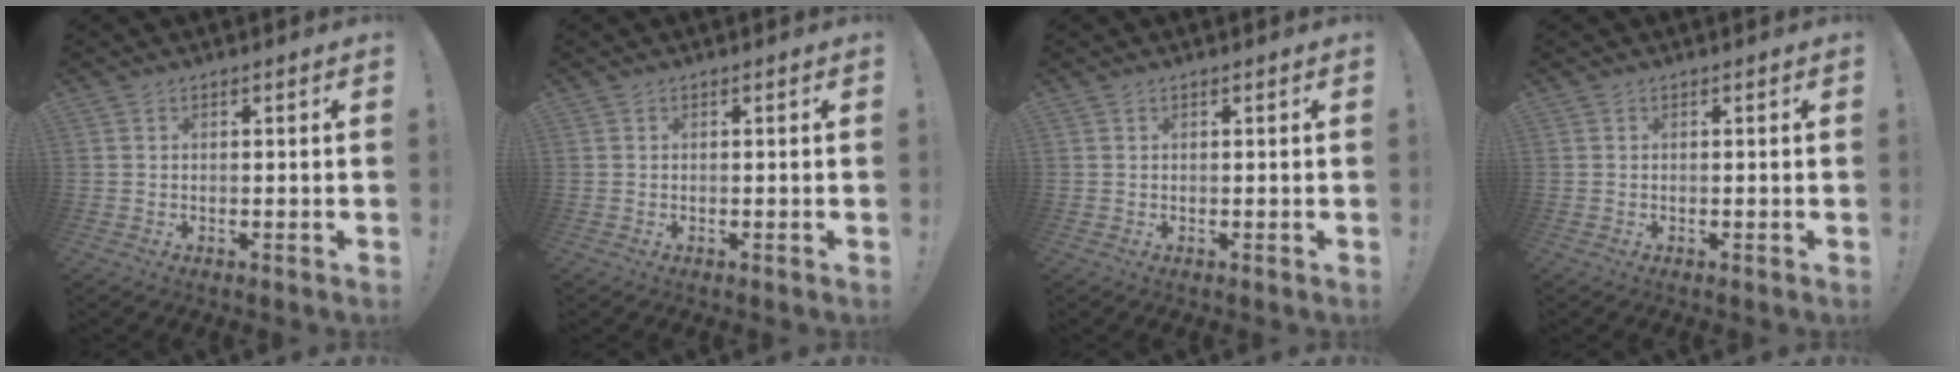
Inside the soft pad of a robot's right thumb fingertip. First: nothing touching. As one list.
[{"total": 0.0}, {"total": 0.0}, {"total": 0.0}]